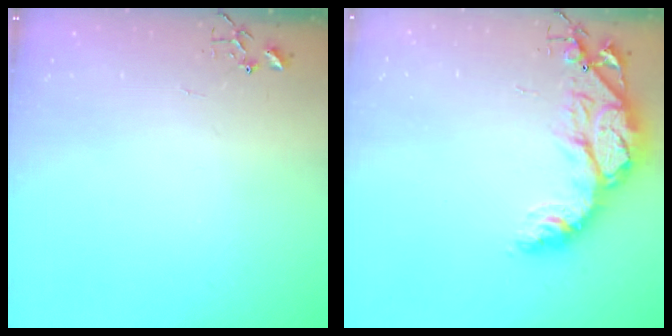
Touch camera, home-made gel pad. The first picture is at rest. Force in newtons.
{"total": 15.3, "press": 15.3, "slide": 1.1}